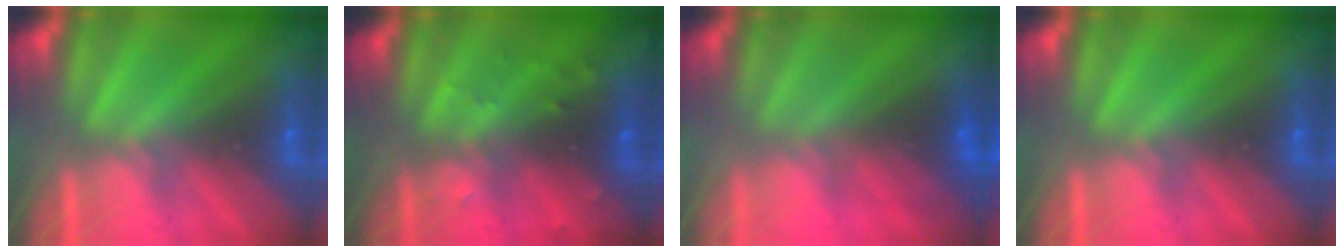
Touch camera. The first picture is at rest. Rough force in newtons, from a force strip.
{"total": 2.9}
{"total": 2.8}
{"total": 0.0}